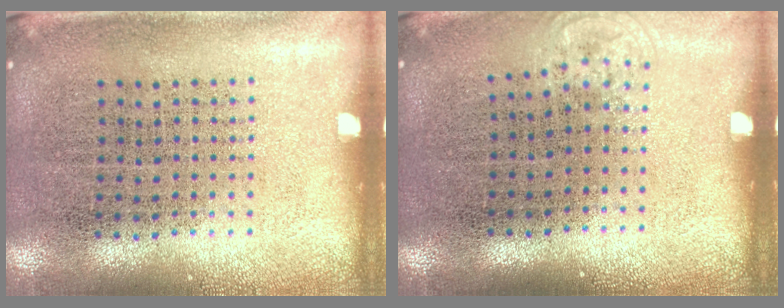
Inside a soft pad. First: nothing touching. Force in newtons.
{"total": 0.6, "press": 0.4, "slide": 0.3}